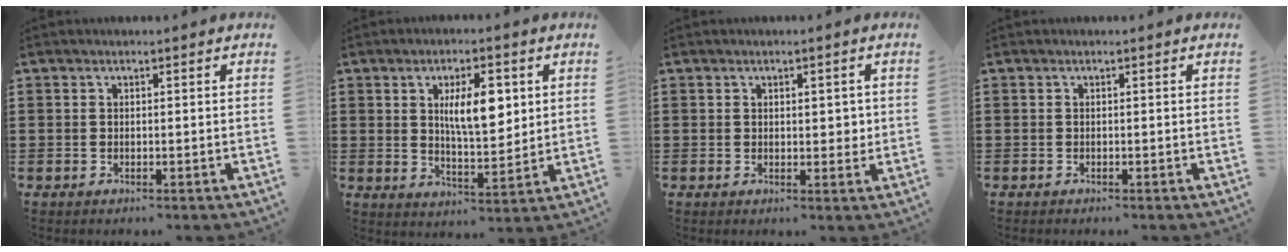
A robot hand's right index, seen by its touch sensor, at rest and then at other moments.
{"total": 8.0, "force": [2.2, 3.1, 7.0], "torque": [-0.126, 0.002, 0.033]}
{"total": 2.2, "force": [0.5, 1.3, 1.7], "torque": [-0.018, 0.001, 0.004]}
{"total": 0.0}